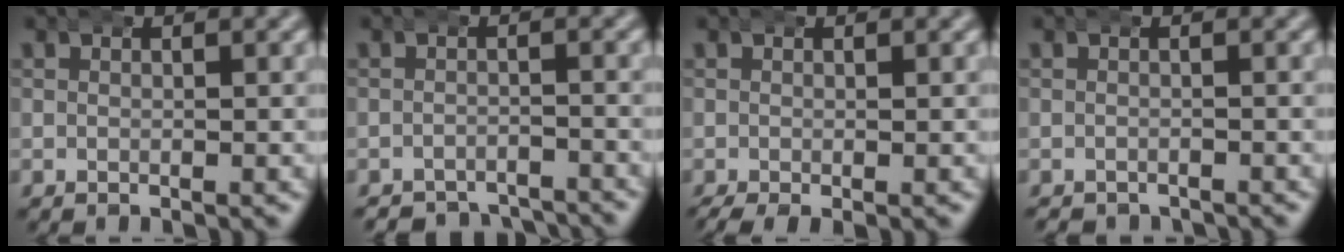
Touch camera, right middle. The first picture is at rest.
{"total": 5.4, "force": [-5.3, 0.9, 0.3], "torque": [0.009, -0.018, -0.083]}
{"total": 2.0, "force": [-1.5, 0.7, 1.2], "torque": [-0.022, -0.011, -0.016]}
{"total": 1.5, "force": [-1.4, 0.2, -0.3], "torque": [0.005, -0.011, -0.018]}